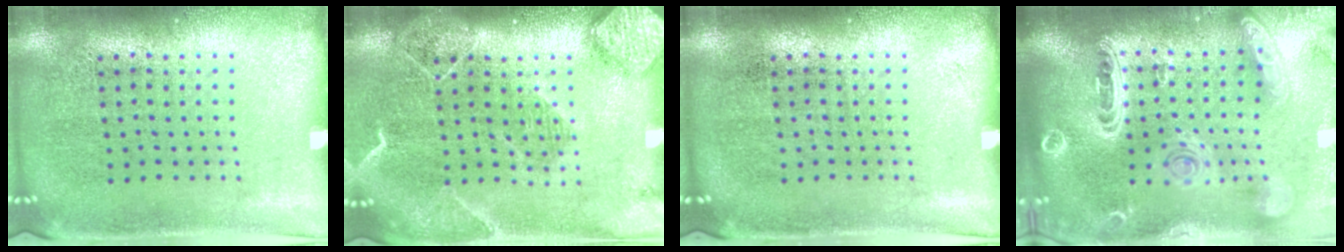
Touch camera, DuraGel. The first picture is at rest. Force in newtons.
{"total": 2.2, "press": 2.0, "slide": 1.1}
{"total": 0.0}
{"total": 3.3, "press": 2.7, "slide": 1.9}